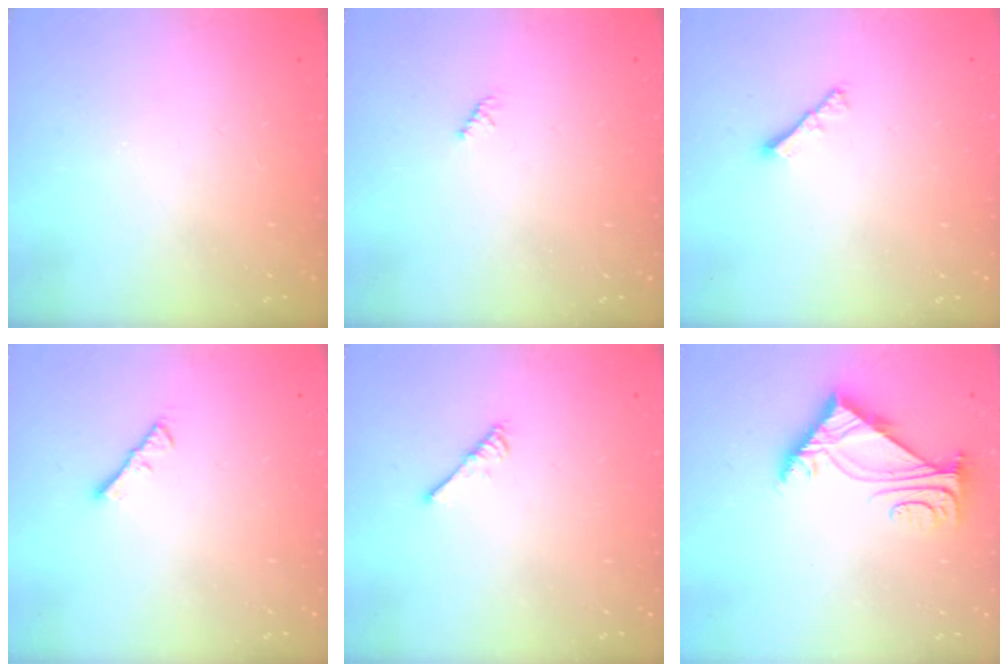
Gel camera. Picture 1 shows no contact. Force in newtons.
{"total": 1.5, "press": 1.4, "slide": 0.4}
{"total": 2.4, "press": 2.4, "slide": 0.6}
{"total": 2.3, "press": 2.2, "slide": 0.4}
{"total": 2.9, "press": 2.9, "slide": 0.5}
{"total": 6.1, "press": 6.0, "slide": 1.1}